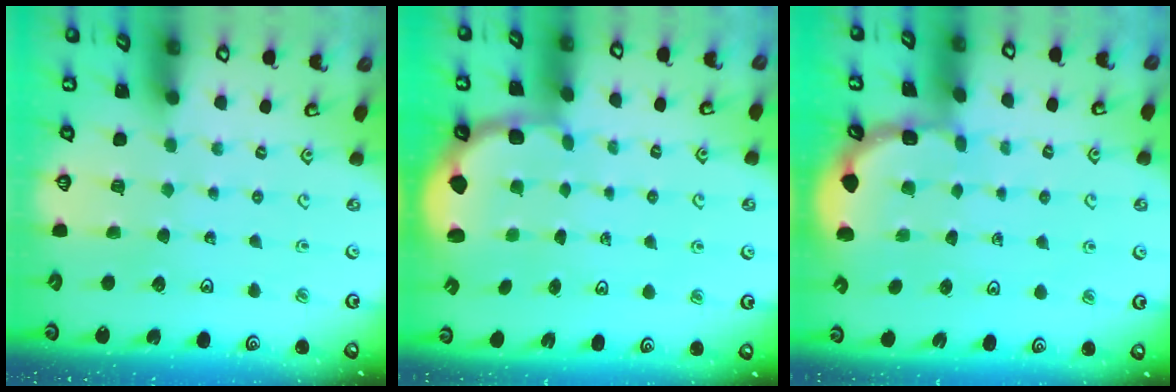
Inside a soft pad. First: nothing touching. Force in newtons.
{"total": 3.2, "press": 2.3, "slide": 2.2}
{"total": 1.6, "press": 1.6, "slide": 0.2}